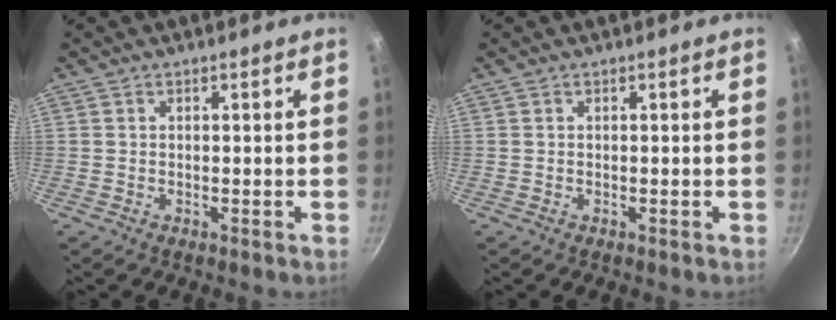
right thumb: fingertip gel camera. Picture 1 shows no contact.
{"total": 0.0}